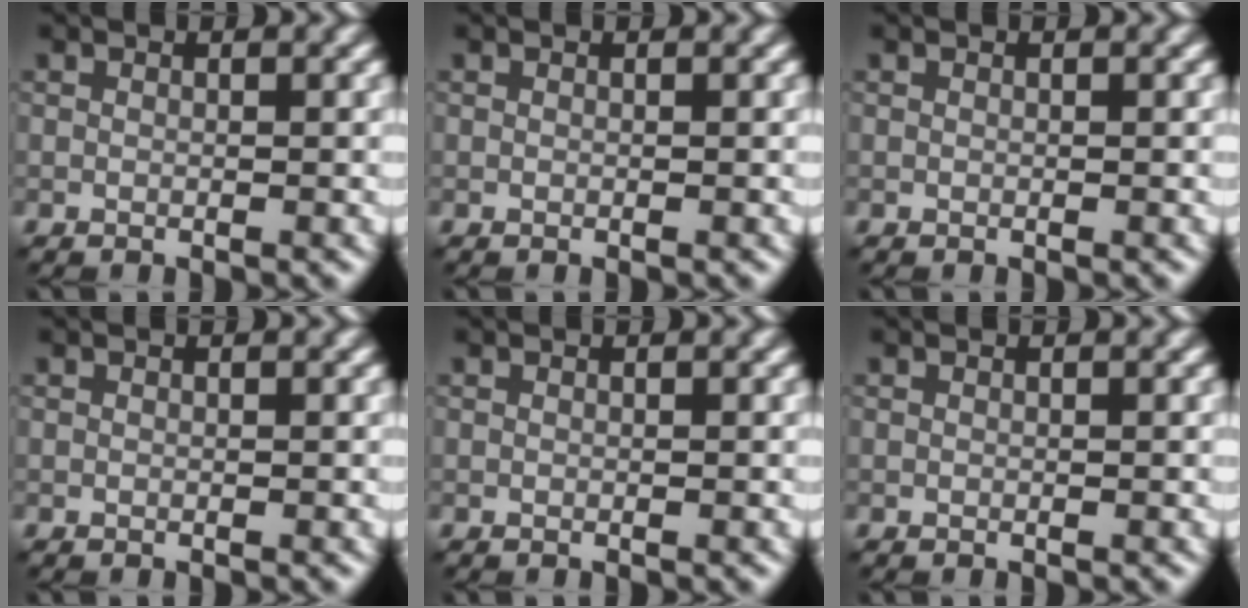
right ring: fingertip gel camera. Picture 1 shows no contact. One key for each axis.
{"total": 0.0}
{"total": 0.0}
{"total": 0.0}
{"total": 0.0}
{"total": 0.0}